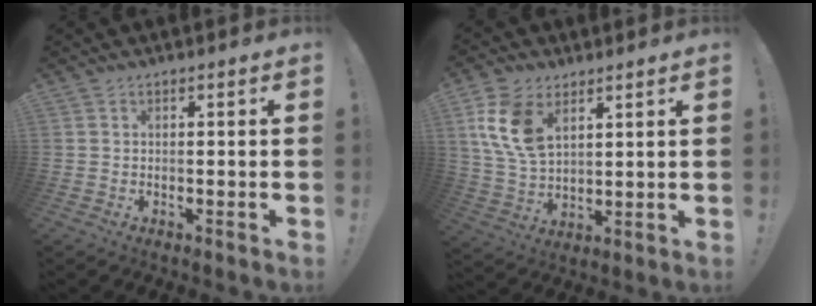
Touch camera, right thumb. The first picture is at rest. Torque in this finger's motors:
{"motor_torque": [1.53, 1.61, 0.11, 0.29, 0.10]}